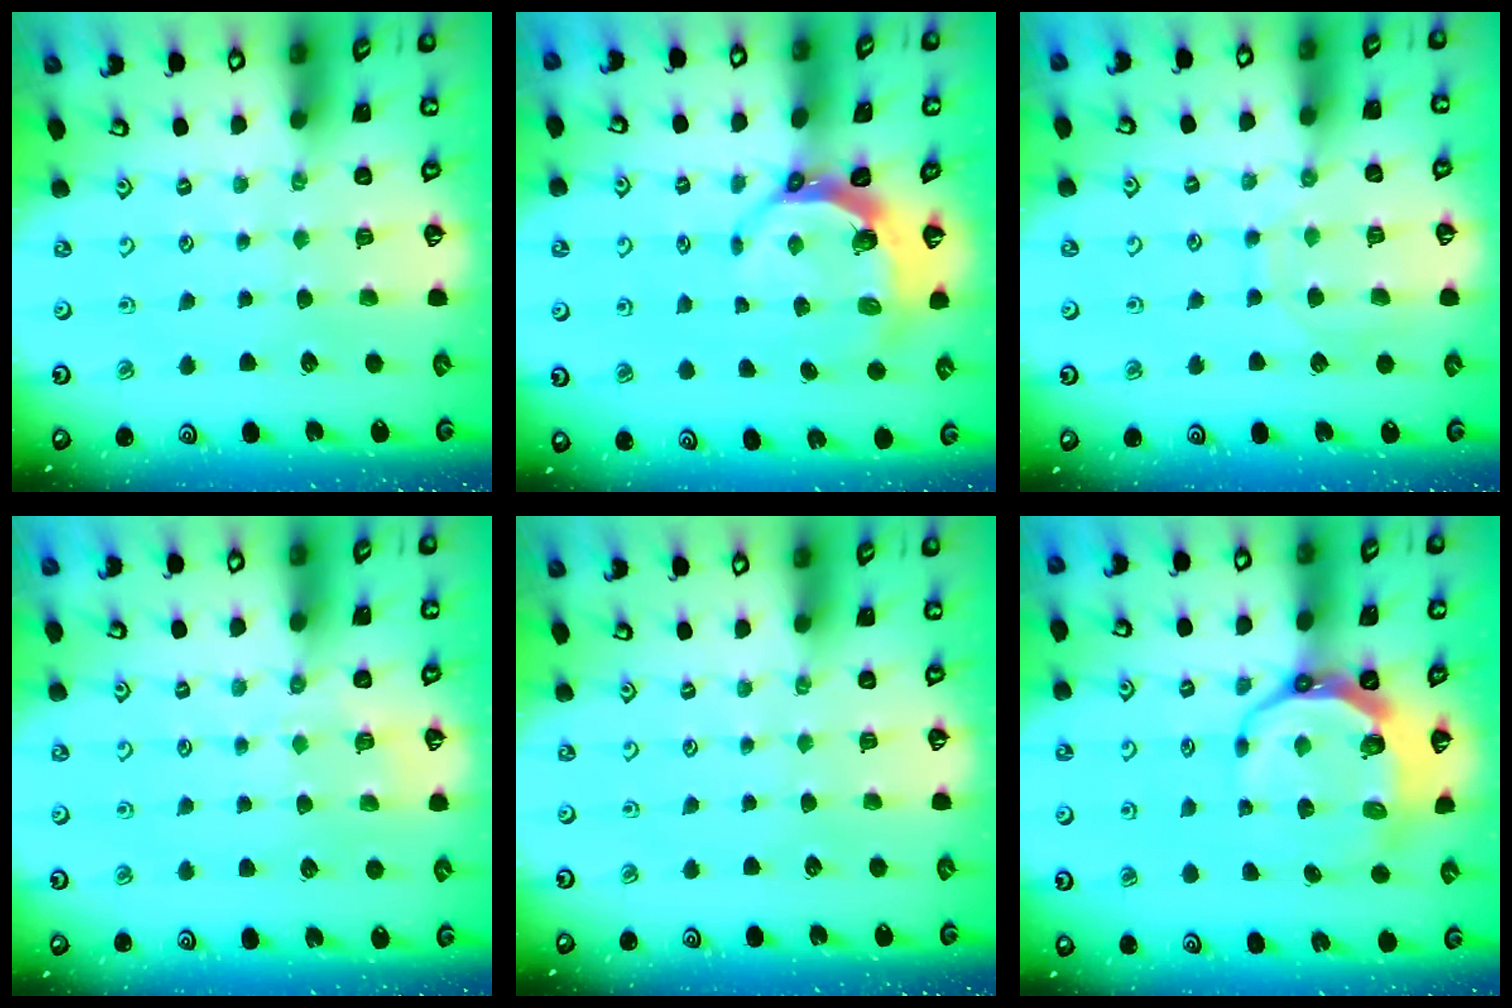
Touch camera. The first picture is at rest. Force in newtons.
{"total": 6.7, "press": 5.3, "slide": 4.2}
{"total": 9.2, "press": 9.2, "slide": 0.7}
{"total": 4.9, "press": 4.8, "slide": 1.2}
{"total": 0.0}
{"total": 10.3, "press": 9.4, "slide": 4.1}